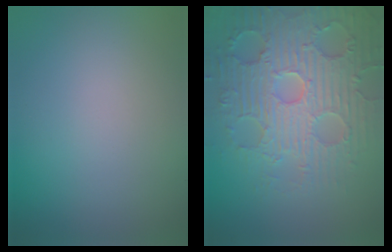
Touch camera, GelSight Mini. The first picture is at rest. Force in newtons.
{"total": 7.5, "press": 6.1, "slide": 4.3}